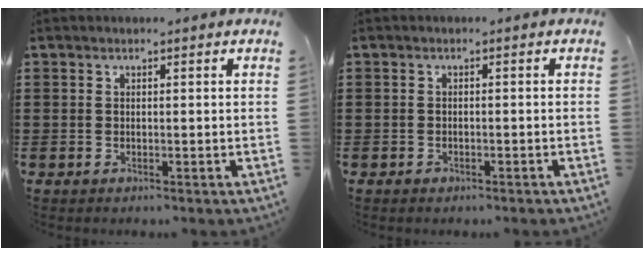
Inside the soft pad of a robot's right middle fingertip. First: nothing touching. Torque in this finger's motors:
{"motor_torque": [-0.14, -0.07, 0.02, 0.01]}